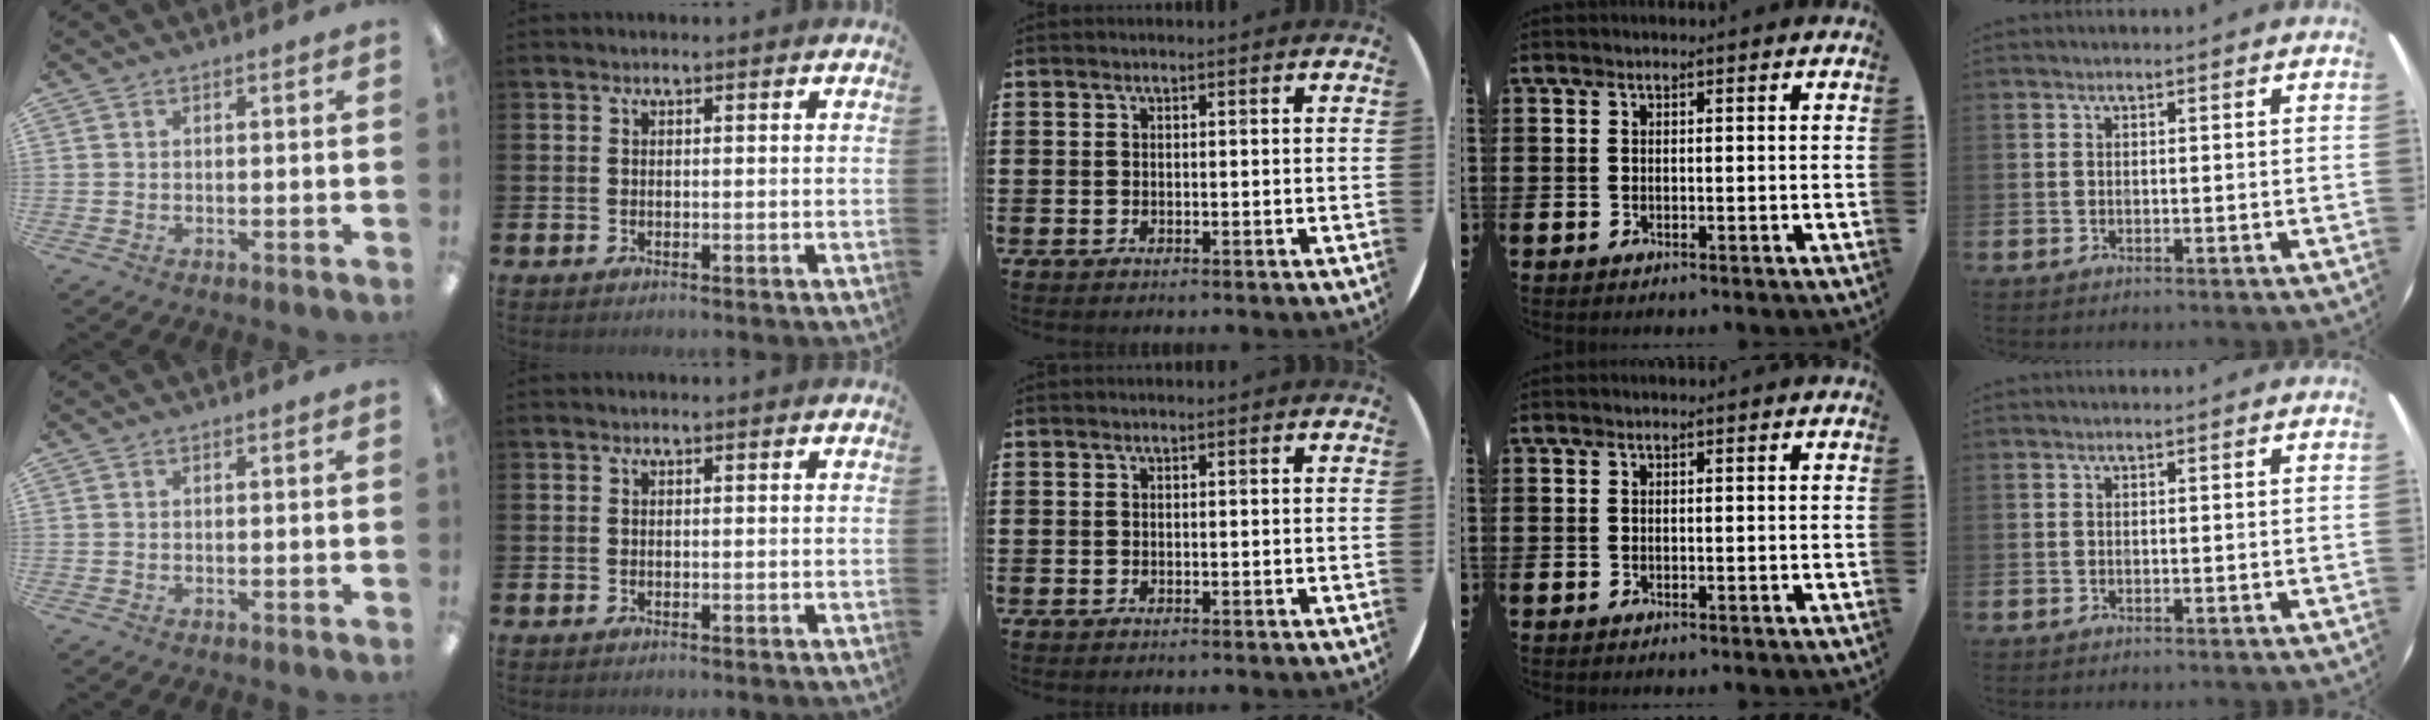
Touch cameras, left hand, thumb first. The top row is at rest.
{}